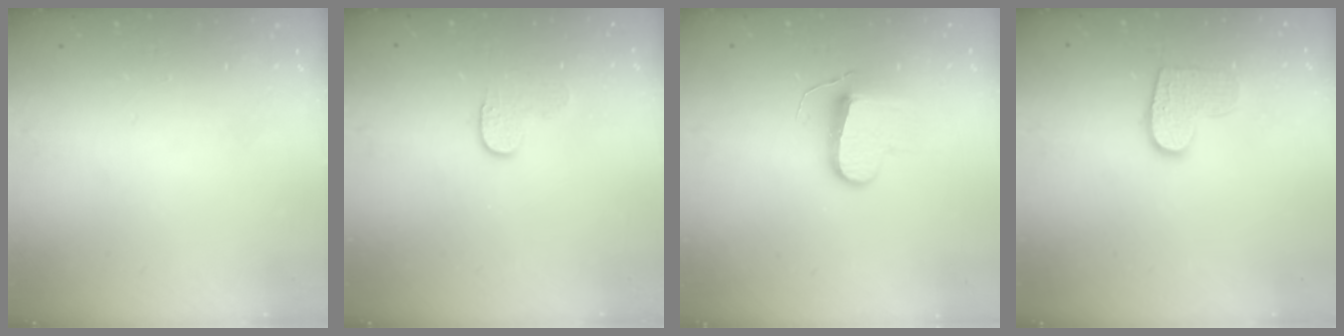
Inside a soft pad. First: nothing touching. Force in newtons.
{"total": 5.8, "press": 5.8, "slide": 0.5}
{"total": 9.9, "press": 9.8, "slide": 0.6}
{"total": 9.8, "press": 9.8, "slide": 0.3}